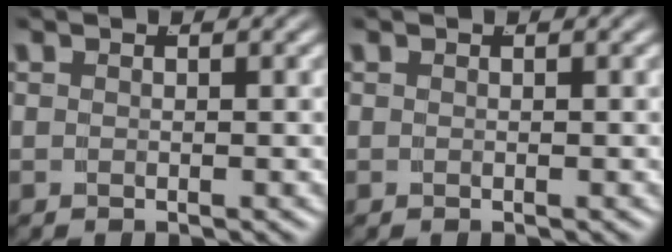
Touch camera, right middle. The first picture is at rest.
{"total": 0.0}